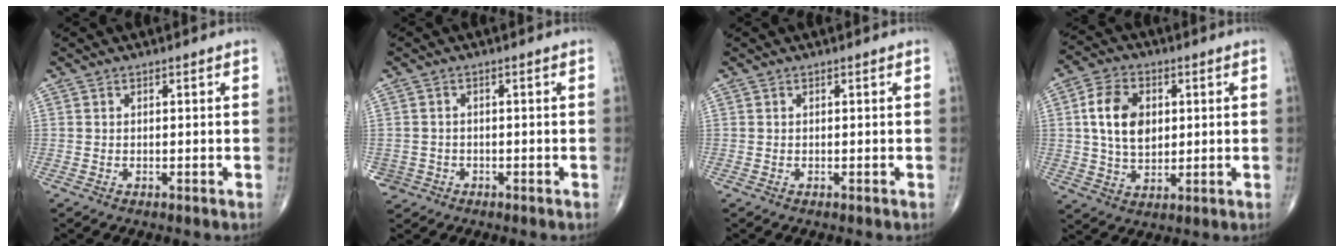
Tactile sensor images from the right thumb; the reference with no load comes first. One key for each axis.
{"total": 2.4, "fx": -1.0, "fy": 2.2, "fz": -0.3, "tx": 0.014, "ty": 0.010, "tz": -0.019}
{"total": 0.0}
{"total": 10.6, "fx": 1.8, "fy": 7.2, "fz": 7.5, "tx": -0.120, "ty": -0.003, "tz": 0.035}